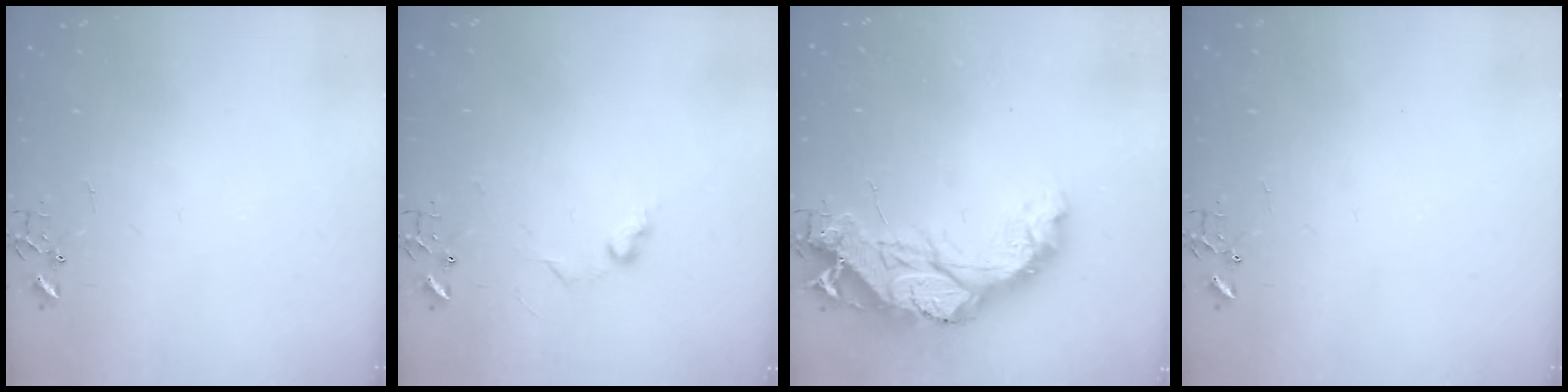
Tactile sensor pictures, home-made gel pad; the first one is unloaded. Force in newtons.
{"total": 6.5, "press": 6.5, "slide": 0.7}
{"total": 22.4, "press": 22.3, "slide": 2.3}
{"total": 0.0}